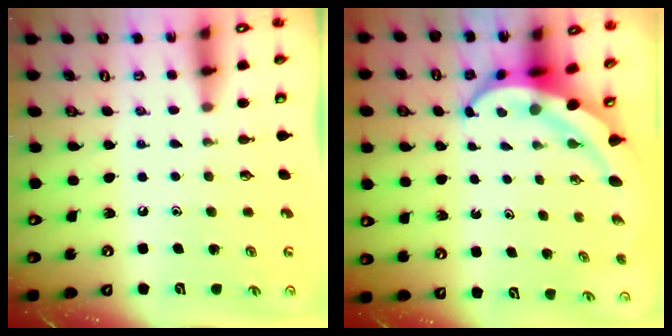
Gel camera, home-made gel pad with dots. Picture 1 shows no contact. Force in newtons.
{"total": 7.3, "press": 7.1, "slide": 1.5}